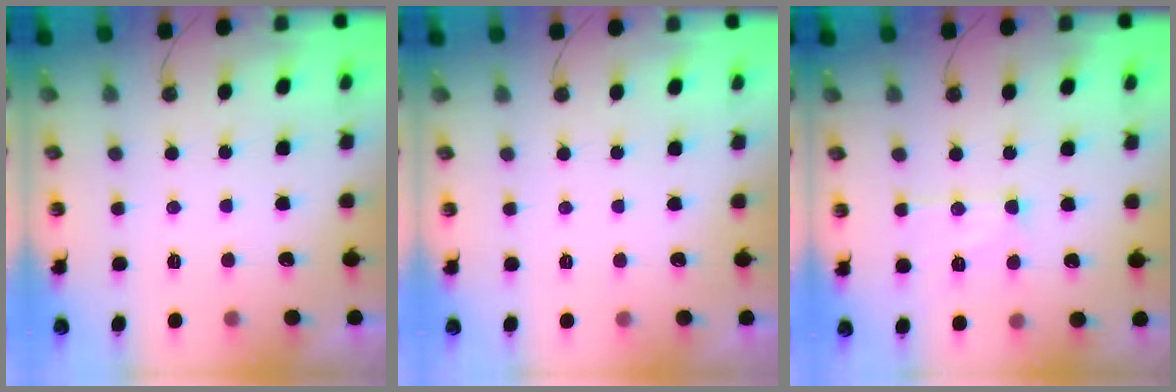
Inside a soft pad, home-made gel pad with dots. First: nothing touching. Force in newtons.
{"total": 0.0}
{"total": 9.7, "press": 9.7, "slide": 0.8}